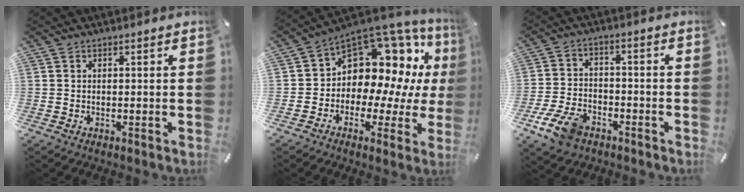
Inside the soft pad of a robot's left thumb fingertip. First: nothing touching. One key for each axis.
{"total": 12.1, "fx": 5.3, "fy": 8.8, "fz": 6.4, "tx": -0.101, "ty": -0.075, "tz": 0.090}
{"total": 10.0, "fx": -5.6, "fy": 6.3, "fz": 5.4, "tx": -0.110, "ty": 0.030, "tz": -0.101}